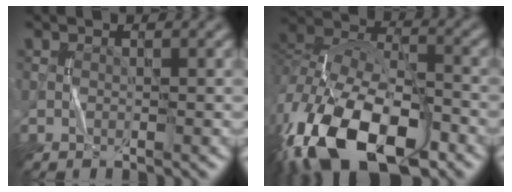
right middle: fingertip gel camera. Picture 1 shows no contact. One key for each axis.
{"total": 16.1, "fx": -9.0, "fy": 8.1, "fz": 10.6, "tx": -0.226, "ty": -0.015, "tz": -0.160}